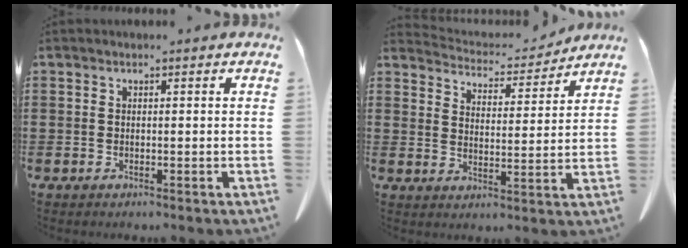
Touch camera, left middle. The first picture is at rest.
{"total": 4.9, "force": [4.8, 0.7, 0.4], "torque": [-0.025, -0.035, 0.082]}